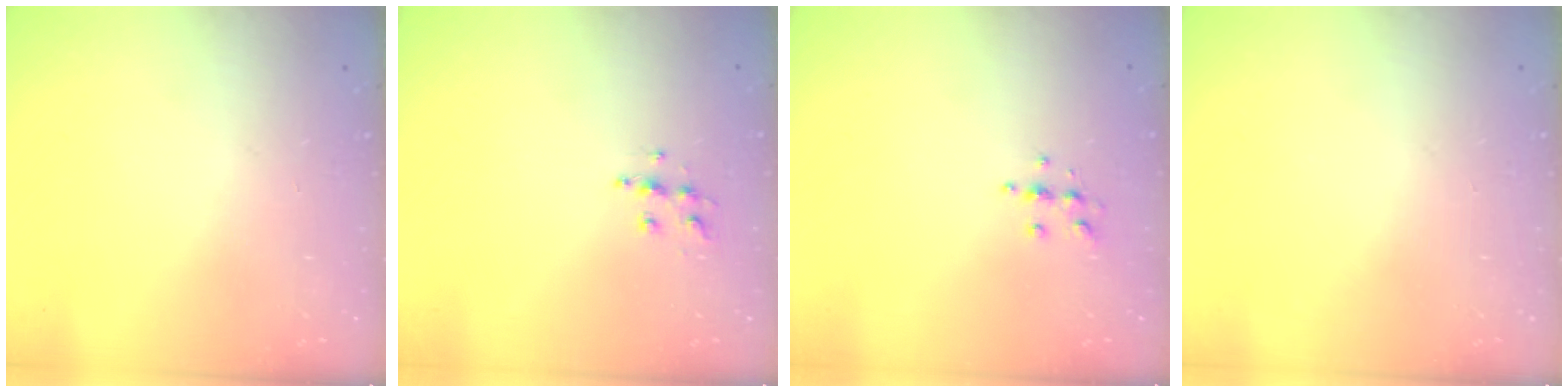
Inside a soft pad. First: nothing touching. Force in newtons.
{"total": 6.6, "press": 6.5, "slide": 0.3}
{"total": 5.1, "press": 5.1, "slide": 0.3}
{"total": 0.0}